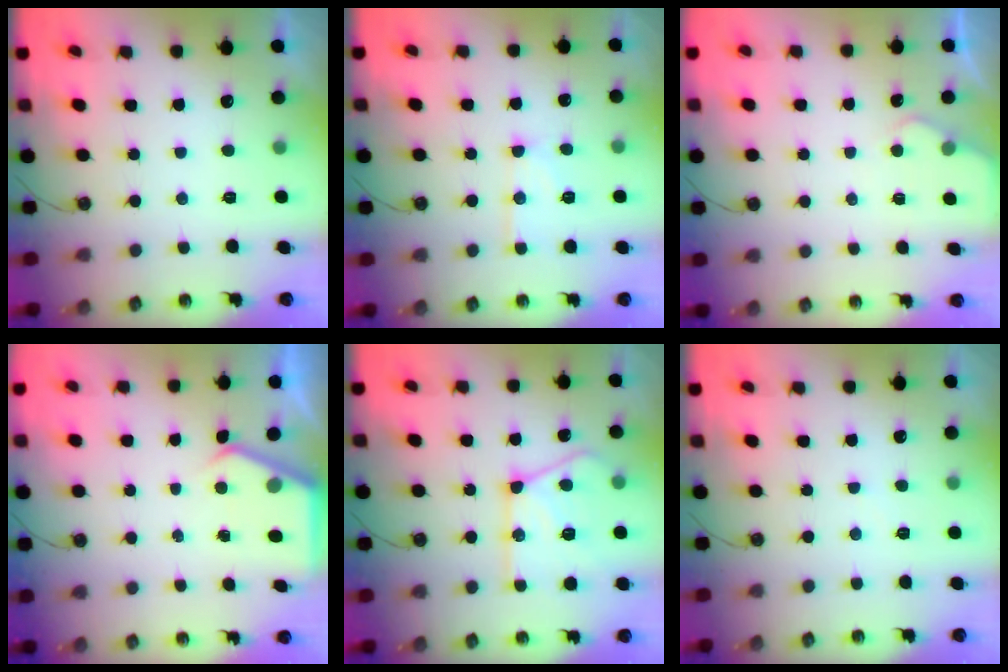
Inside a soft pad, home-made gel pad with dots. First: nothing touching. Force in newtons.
{"total": 10.7, "press": 10.6, "slide": 0.9}
{"total": 3.4, "press": 3.4, "slide": 0.4}
{"total": 3.5, "press": 3.4, "slide": 0.5}
{"total": 17.9, "press": 17.8, "slide": 2.1}
{"total": 1.9, "press": 1.9, "slide": 0.3}